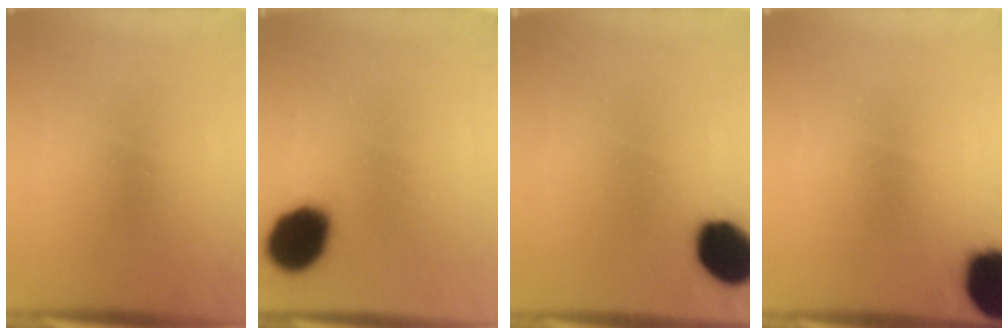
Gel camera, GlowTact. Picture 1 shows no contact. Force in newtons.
{"total": 14.8}
{"total": 13.3}
{"total": 17.5}